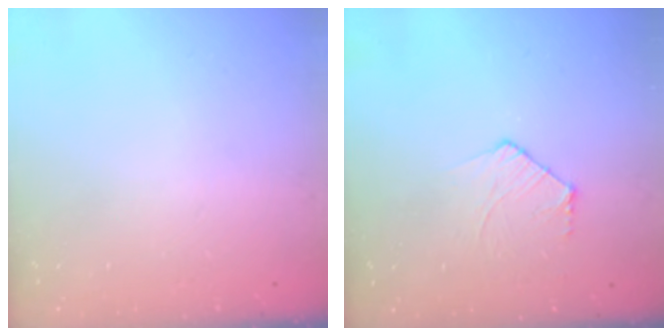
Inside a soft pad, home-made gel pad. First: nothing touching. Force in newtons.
{"total": 8.0, "press": 7.9, "slide": 0.6}